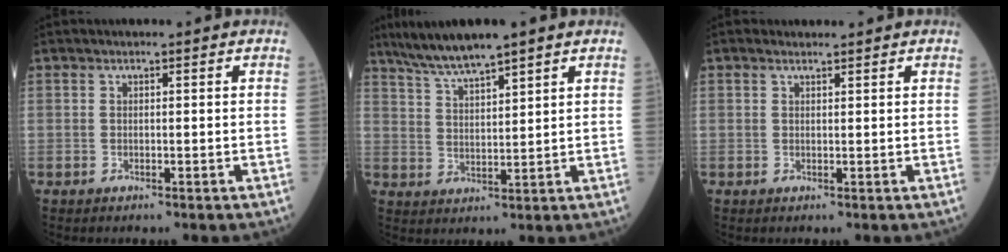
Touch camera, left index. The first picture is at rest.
{"total": 7.7, "force": [6.4, 0.1, 4.4], "torque": [-0.090, 0.014, 0.122]}
{"total": 0.9, "force": [0.9, 0.2, 0.1], "torque": [-0.012, 0.005, 0.015]}